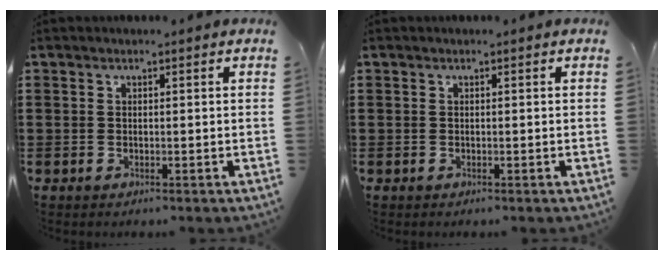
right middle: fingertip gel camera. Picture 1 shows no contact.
{"total": 0.0}